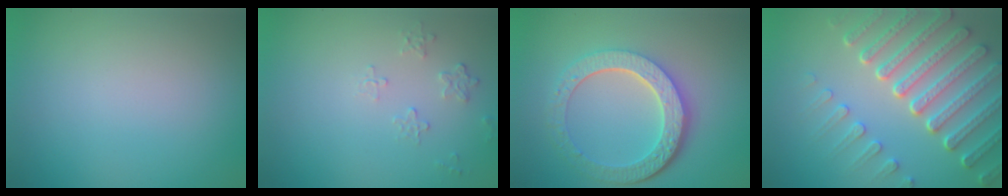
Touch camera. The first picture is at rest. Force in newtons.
{"total": 1.2, "press": 0.8, "slide": 0.9}
{"total": 6.2, "press": 4.6, "slide": 4.2}
{"total": 7.6, "press": 5.7, "slide": 5.0}